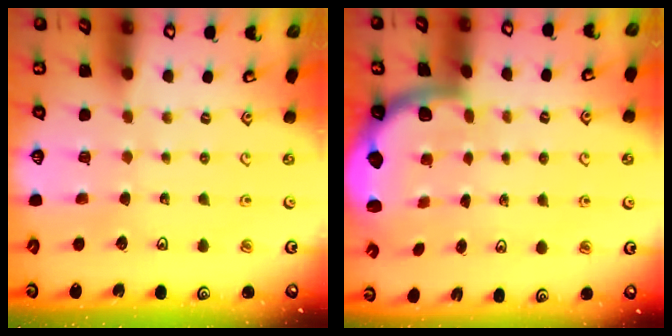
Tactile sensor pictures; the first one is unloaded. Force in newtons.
{"total": 1.9, "press": 1.8, "slide": 0.5}